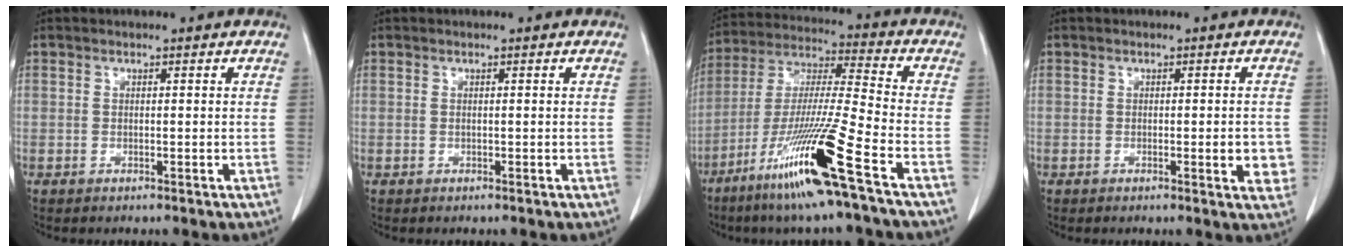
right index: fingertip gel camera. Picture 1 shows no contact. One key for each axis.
{"total": 0.0}
{"total": 17.1, "fx": -9.3, "fy": -1.6, "fz": 14.2, "tx": -0.302, "ty": -0.045, "tz": -0.178}
{"total": 3.7, "fx": -0.6, "fy": 0.8, "fz": 3.5, "tx": -0.038, "ty": -0.004, "tz": -0.009}